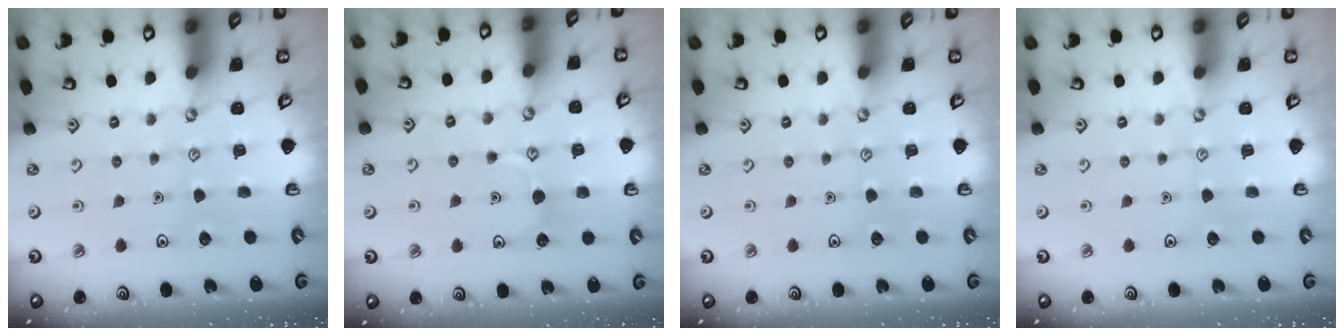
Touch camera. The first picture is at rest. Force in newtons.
{"total": 5.9, "press": 5.9, "slide": 0.3}
{"total": 0.0}
{"total": 0.0}